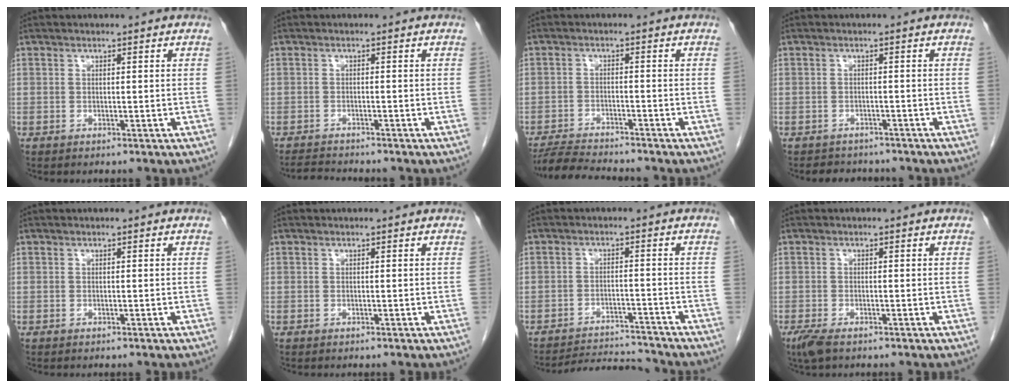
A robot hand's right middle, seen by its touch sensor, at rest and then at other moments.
{"total": 3.2, "force": [-3.1, 0.0, 0.6], "torque": [-0.012, -0.015, -0.052]}
{"total": 6.4, "force": [-6.2, -0.1, 1.7], "torque": [-0.029, -0.017, -0.107]}
{"total": 4.0, "force": [-3.6, 1.8, 0.3], "torque": [-0.006, 0.002, -0.047]}
{"total": 0.0}
{"total": 0.0}
{"total": 7.0, "force": [-7.0, -0.3, -0.2], "torque": [0.003, -0.005, -0.117]}
{"total": 2.9, "force": [-1.9, 0.9, 1.9], "torque": [-0.048, -0.009, -0.033]}